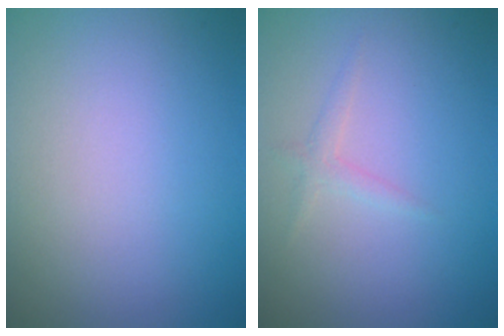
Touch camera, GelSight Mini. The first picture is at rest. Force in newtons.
{"total": 1.1, "press": 1.1, "slide": 0.0}